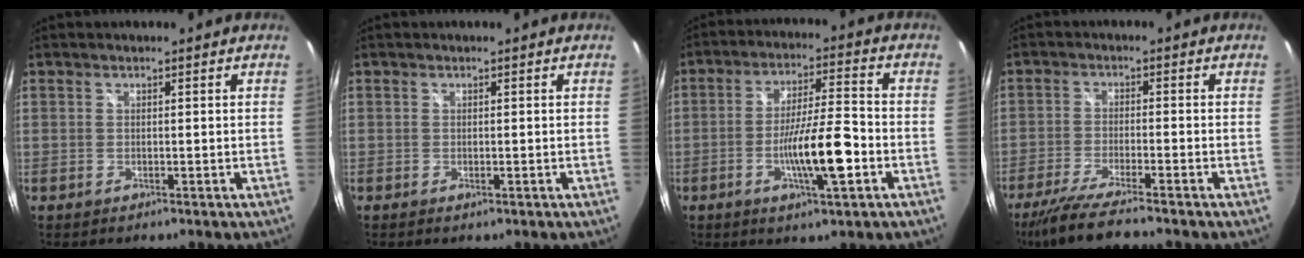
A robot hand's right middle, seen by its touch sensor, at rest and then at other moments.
{"total": 0.5, "force": [-0.3, 0.3, 0.4], "torque": [-0.007, -0.002, -0.003]}
{"total": 11.0, "force": [-3.9, 1.3, 10.2], "torque": [-0.188, -0.009, -0.065]}
{"total": 10.0, "force": [-8.5, -0.1, 5.3], "torque": [-0.117, -0.030, -0.148]}